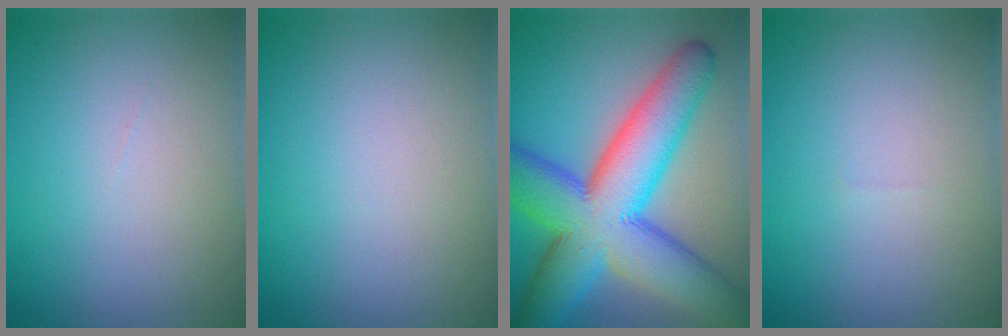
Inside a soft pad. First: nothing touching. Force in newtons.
{"total": 0.0}
{"total": 14.5, "press": 14.5, "slide": 0.2}
{"total": 0.0}